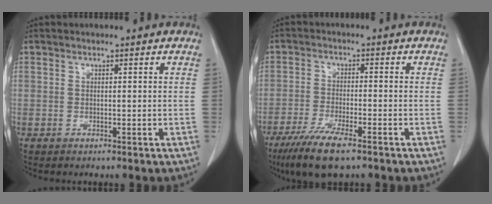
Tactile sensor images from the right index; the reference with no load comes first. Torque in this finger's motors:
{"motor_torque": [0.77, -0.82, 0.37, 0.13]}